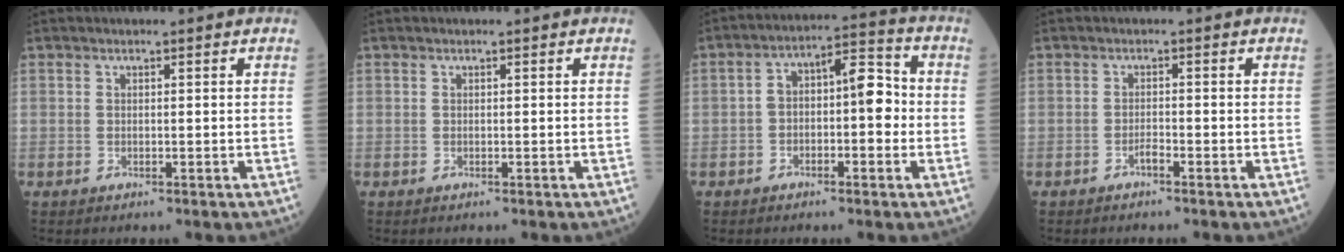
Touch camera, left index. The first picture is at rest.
{"total": 0.0}
{"total": 8.4, "force": [-1.0, 3.2, 7.7], "torque": [-0.125, 0.039, -0.019]}
{"total": 1.1, "force": [-0.9, 0.0, 0.6], "torque": [-0.012, 0.001, -0.017]}